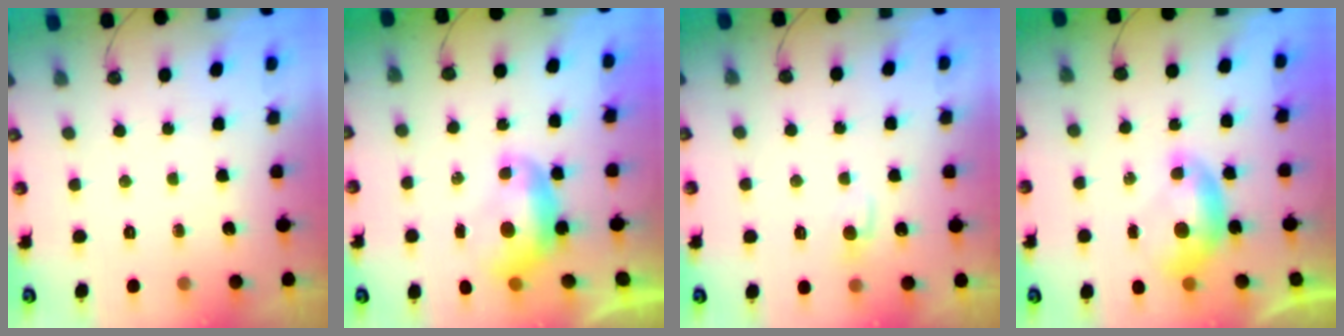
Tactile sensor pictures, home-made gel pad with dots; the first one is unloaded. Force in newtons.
{"total": 1.2, "press": 1.1, "slide": 0.5}
{"total": 0.8, "press": 0.7, "slide": 0.4}
{"total": 0.0}